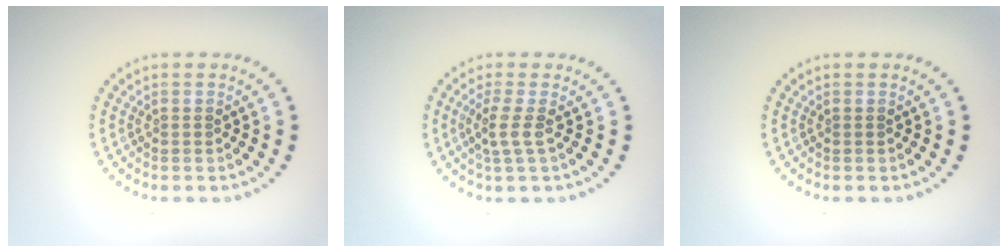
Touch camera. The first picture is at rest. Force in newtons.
{"total": 1.8, "press": 1.4, "slide": 1.1}
{"total": 0.0}